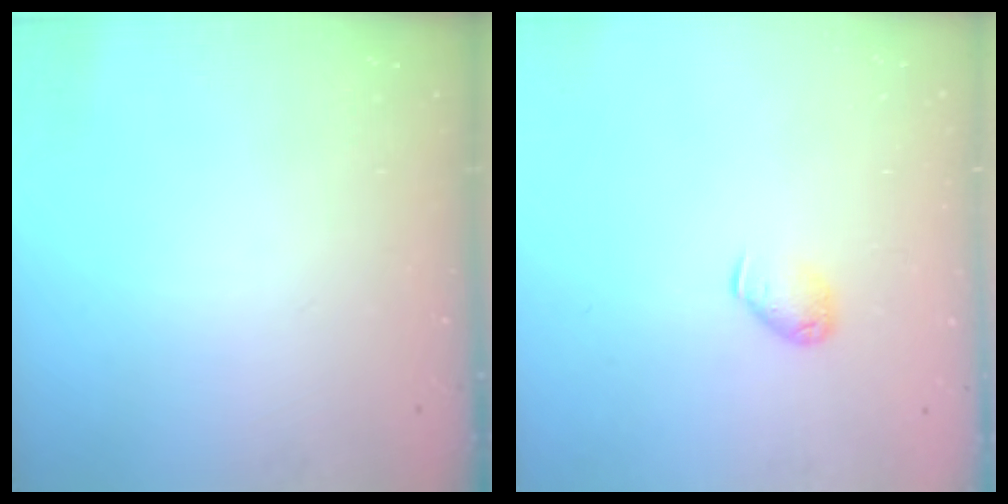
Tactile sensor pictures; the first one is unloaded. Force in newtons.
{"total": 5.2, "press": 5.1, "slide": 1.0}